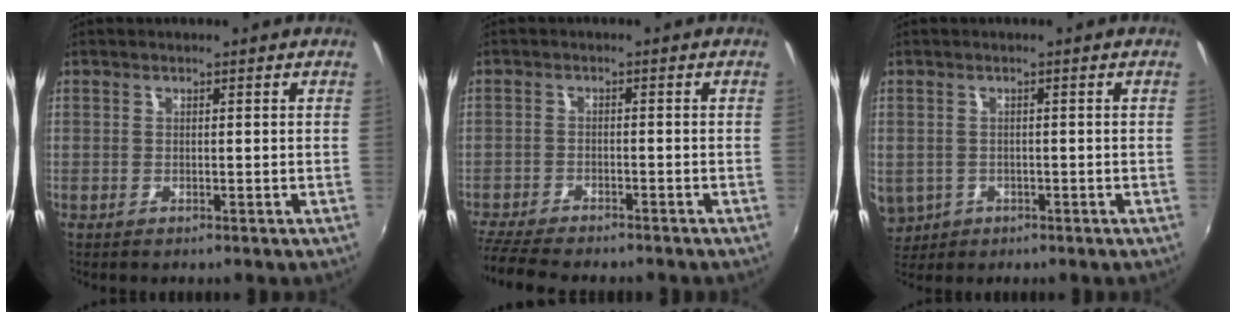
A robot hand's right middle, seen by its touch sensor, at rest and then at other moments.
{"total": 10.2, "force": [-9.0, 1.8, 4.3], "torque": [-0.113, -0.029, -0.152]}
{"total": 6.7, "force": [-1.6, 5.7, 3.0], "torque": [-0.077, -0.009, -0.012]}